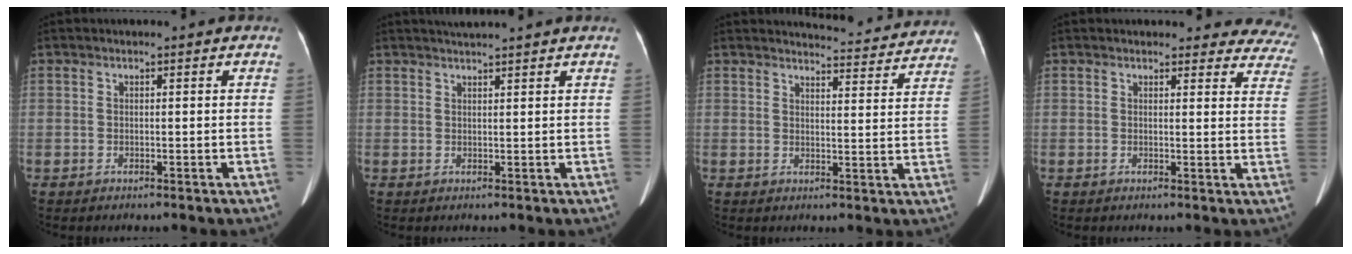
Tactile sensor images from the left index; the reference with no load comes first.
{"total": 3.5, "force": [3.2, -0.7, 1.2], "torque": [-0.015, 0.021, 0.049]}
{"total": 12.2, "force": [12.0, 1.5, 1.6], "torque": [-0.002, -0.025, 0.121]}
{"total": 14.4, "force": [13.5, 4.6, 1.8], "torque": [0.033, -0.047, 0.107]}